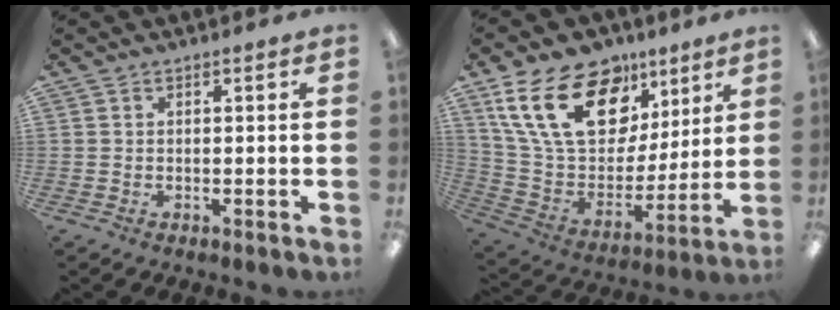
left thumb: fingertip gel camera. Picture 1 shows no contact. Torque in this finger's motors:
{"motor_torque": [0.46, 0.60, 1.75, -1.05, 0.57]}